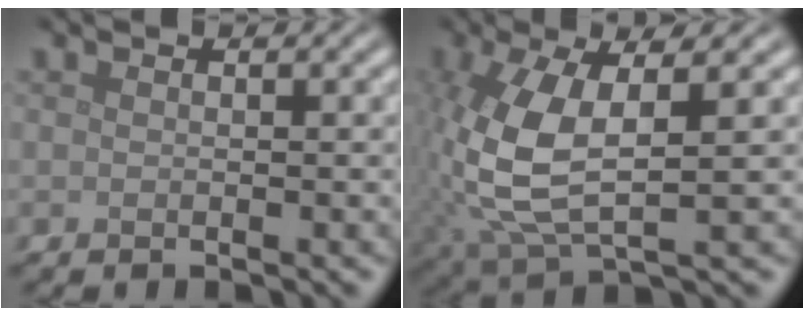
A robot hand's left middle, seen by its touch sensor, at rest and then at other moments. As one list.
[{"total": 8.2, "force": [0.4, 3.3, 7.5], "torque": [-0.184, 0.002, 0.010]}]